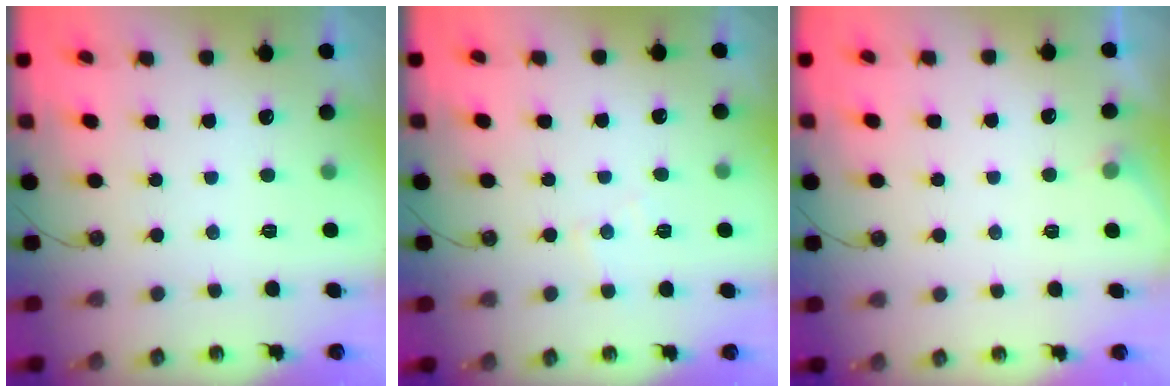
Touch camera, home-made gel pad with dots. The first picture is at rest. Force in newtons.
{"total": 6.0, "press": 6.0, "slide": 0.7}
{"total": 2.6, "press": 2.5, "slide": 0.5}